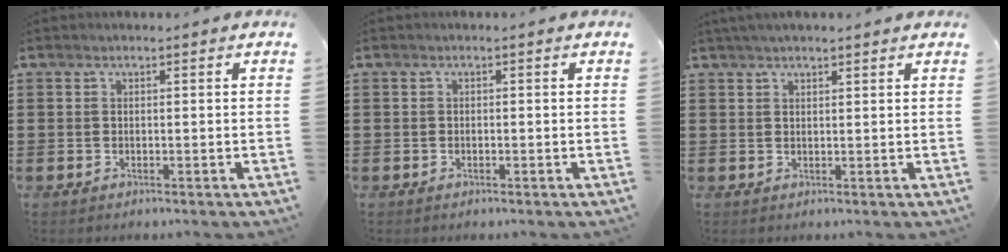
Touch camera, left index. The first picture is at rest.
{"total": 0.5, "force": [-0.4, 0.3, 0.2], "torque": [-0.007, -0.001, -0.007]}
{"total": 1.7, "force": [1.5, 0.2, 0.8], "torque": [-0.018, 0.002, 0.028]}